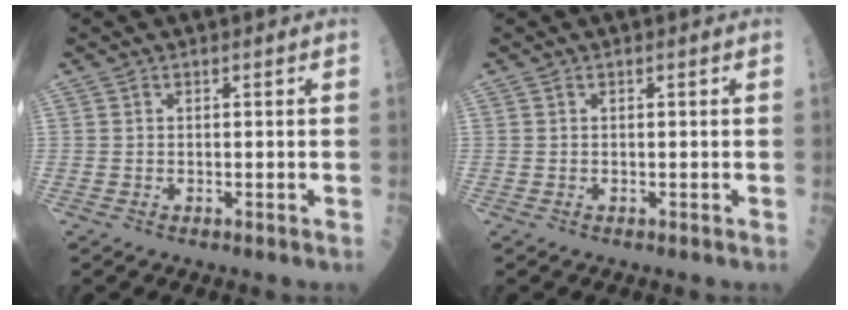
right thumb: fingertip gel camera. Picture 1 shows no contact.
{"total": 0.0}